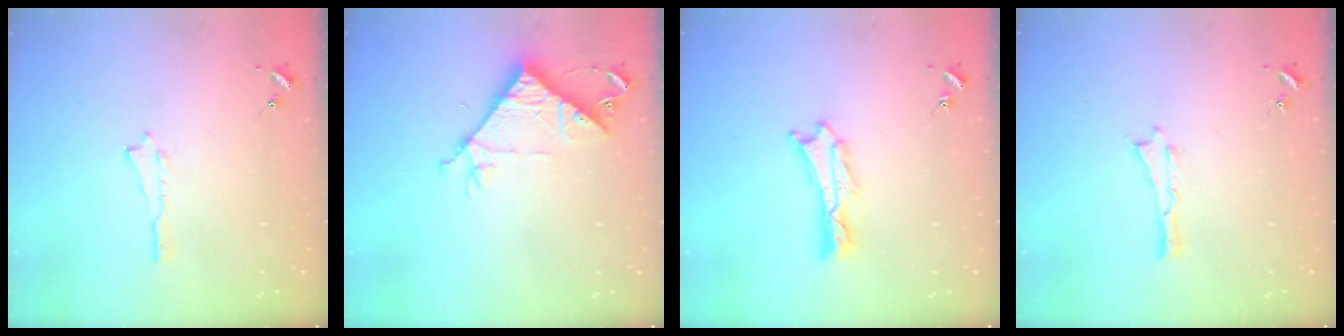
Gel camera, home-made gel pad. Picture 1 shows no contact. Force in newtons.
{"total": 8.3, "press": 8.3, "slide": 0.8}
{"total": 1.1, "press": 1.1, "slide": 0.2}
{"total": 0.0}